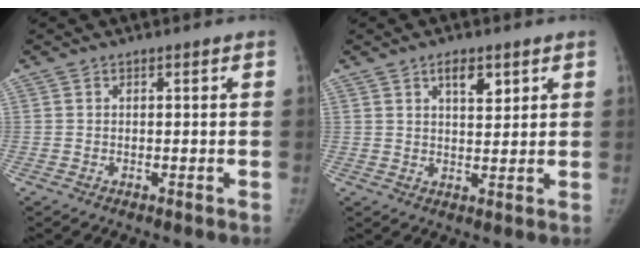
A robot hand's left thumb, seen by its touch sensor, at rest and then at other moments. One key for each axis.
{"total": 4.4, "fx": 2.5, "fy": 2.0, "fz": 3.0, "tx": -0.032, "ty": -0.016, "tz": 0.041}